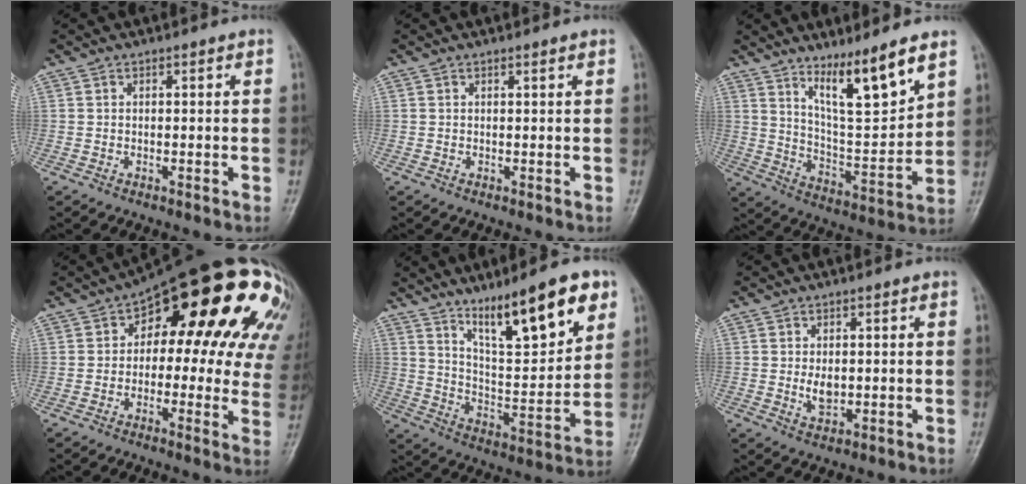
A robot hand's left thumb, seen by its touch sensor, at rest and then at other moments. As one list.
[{"total": 0.5, "force": [0.3, 0.1, 0.4], "torque": [-0.006, 0.000, 0.004]}, {"total": 13.0, "force": [8.6, 2.2, 9.5], "torque": [-0.145, -0.065, 0.161]}, {"total": 25.0, "force": [8.1, 11.6, 20.7], "torque": [-0.216, 0.037, 0.104]}, {"total": 18.2, "force": [10.8, 4.9, 13.8], "torque": [-0.184, -0.052, 0.188]}, {"total": 3.7, "force": [0.0, 2.5, 2.8], "torque": [-0.036, -0.005, 0.003]}]